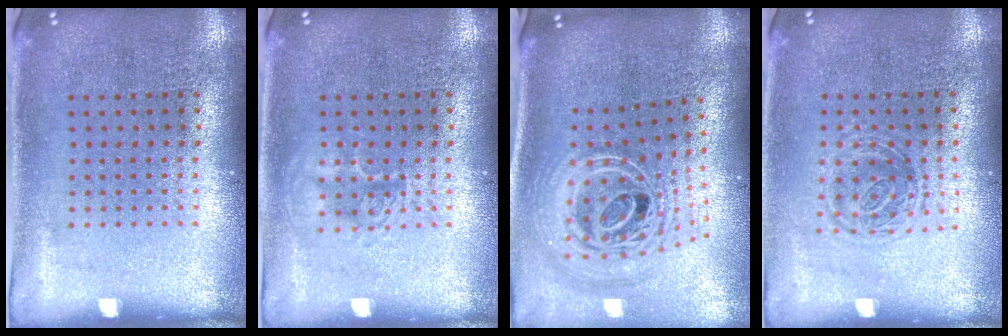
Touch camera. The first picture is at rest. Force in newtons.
{"total": 1.7, "press": 1.6, "slide": 0.3}
{"total": 2.8, "press": 1.9, "slide": 2.0}
{"total": 1.3, "press": 1.0, "slide": 0.8}